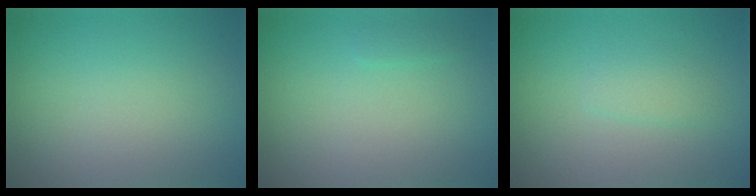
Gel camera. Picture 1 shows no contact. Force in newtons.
{"total": 0.6, "press": 0.6, "slide": 0.0}
{"total": 1.2, "press": 1.2, "slide": 0.0}